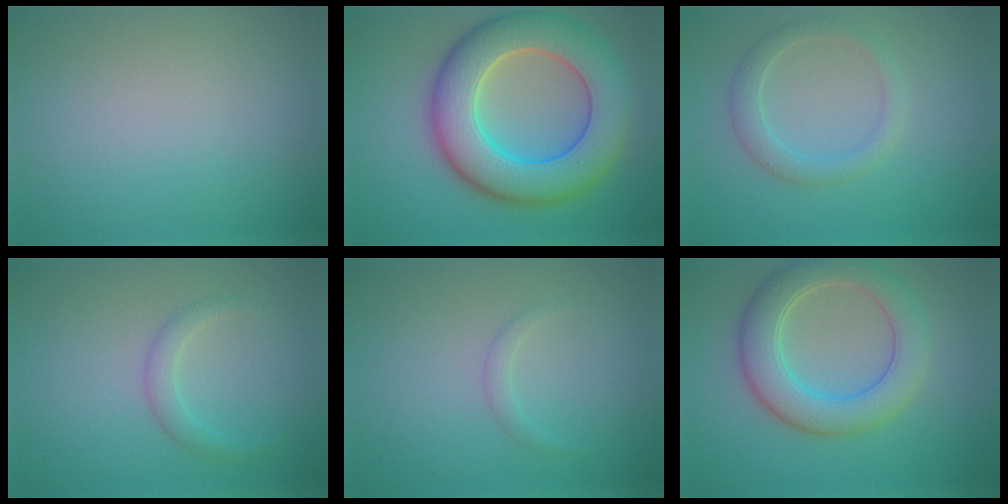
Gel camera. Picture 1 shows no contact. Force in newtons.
{"total": 10.4, "press": 10.4, "slide": 0.3}
{"total": 2.3, "press": 2.3, "slide": 0.1}
{"total": 1.6, "press": 1.6, "slide": 0.0}
{"total": 0.8, "press": 0.8, "slide": 0.0}
{"total": 6.0, "press": 6.0, "slide": 0.3}